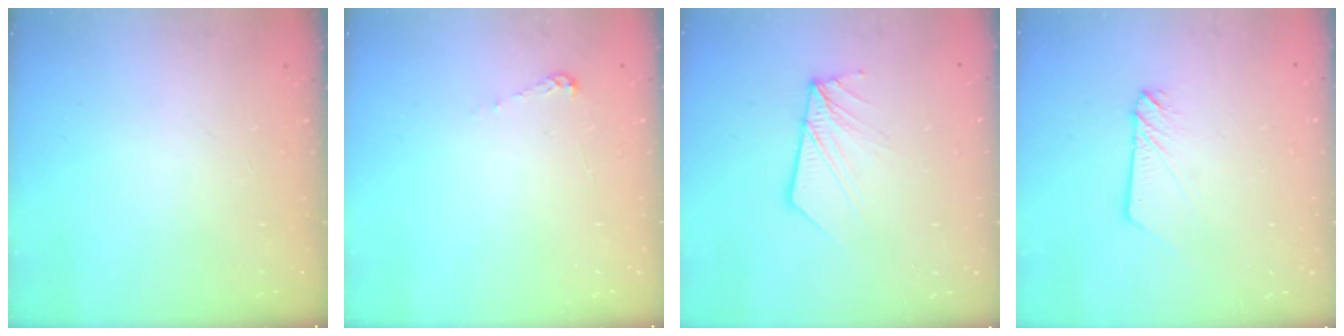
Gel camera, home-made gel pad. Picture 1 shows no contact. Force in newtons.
{"total": 3.9, "press": 3.9, "slide": 0.3}
{"total": 9.3, "press": 9.2, "slide": 1.3}
{"total": 3.0, "press": 3.0, "slide": 0.2}